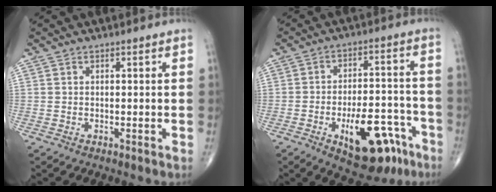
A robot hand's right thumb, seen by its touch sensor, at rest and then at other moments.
{"total": 15.9, "force": [-7.8, 7.2, 11.8], "torque": [-0.145, 0.048, -0.102]}